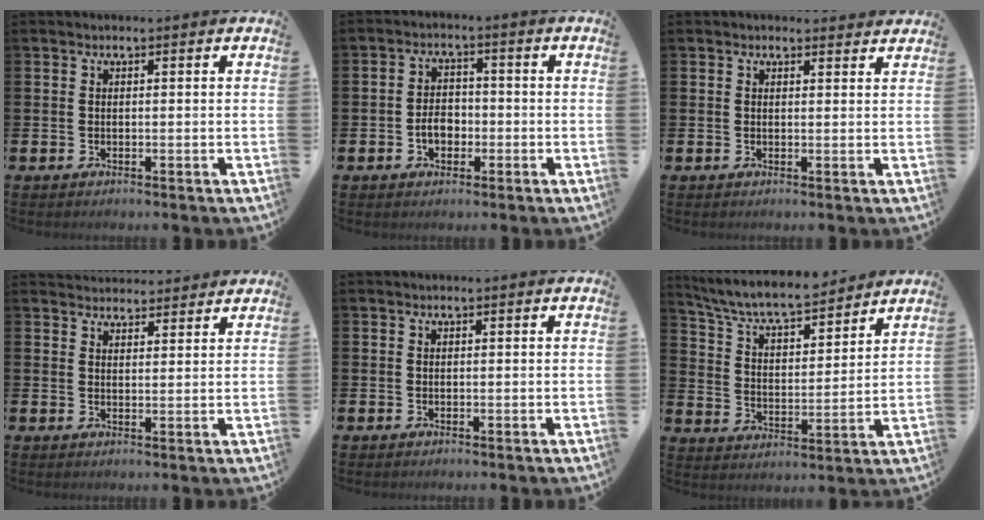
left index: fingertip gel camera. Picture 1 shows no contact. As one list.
[{"total": 3.5, "force": [-1.2, 2.5, 2.2], "torque": [-0.030, 0.000, -0.027]}, {"total": 1.3, "force": [1.2, 0.5, 0.0], "torque": [0.006, -0.001, 0.021]}, {"total": 3.3, "force": [3.2, 0.8, -0.2], "torque": [-0.004, -0.013, 0.060]}, {"total": 0.0}, {"total": 7.9, "force": [7.3, 1.4, 2.6], "torque": [-0.086, -0.049, 0.128]}]